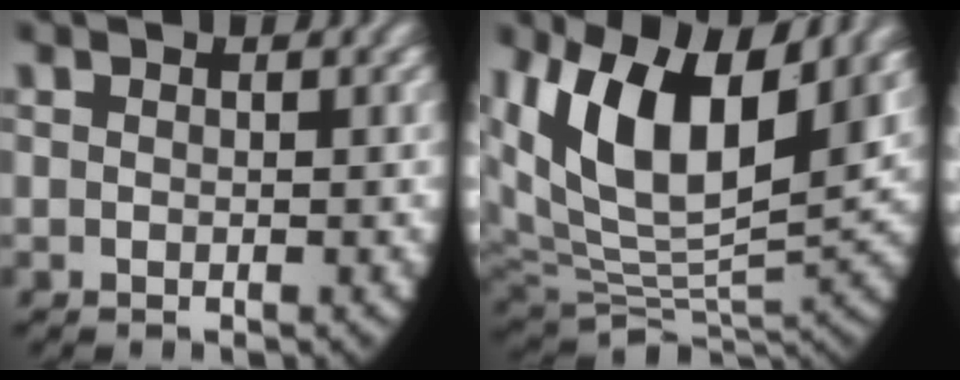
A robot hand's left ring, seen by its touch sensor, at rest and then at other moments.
{"total": 12.1, "force": [3.0, 7.7, 8.8], "torque": [-0.190, -0.031, 0.067]}